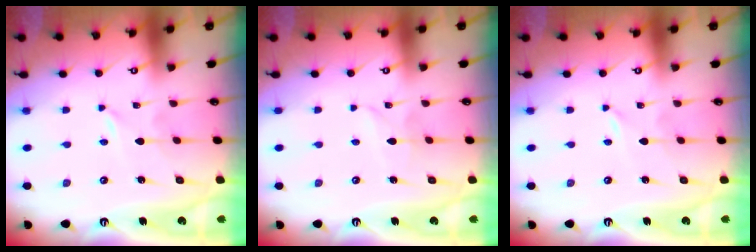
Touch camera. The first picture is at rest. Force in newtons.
{"total": 2.3, "press": 2.3, "slide": 0.1}
{"total": 0.0}